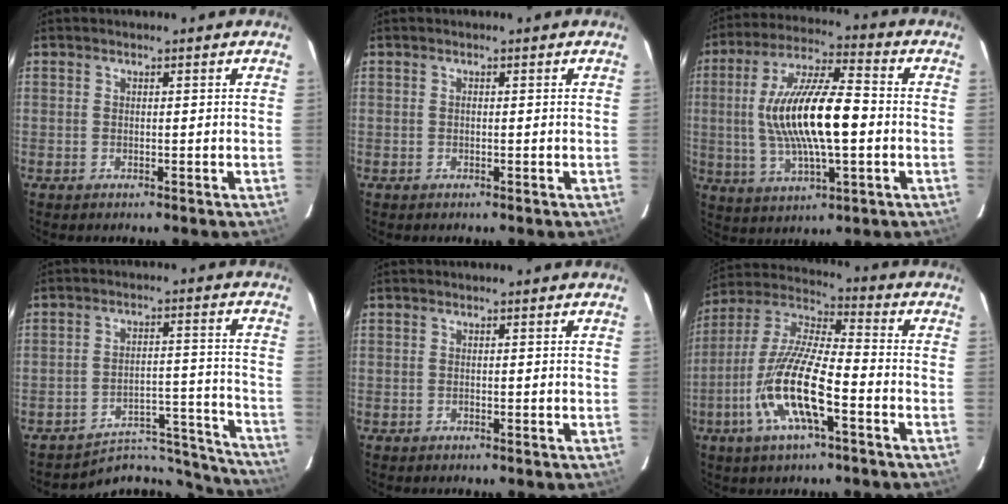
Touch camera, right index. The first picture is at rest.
{"total": 0.0}
{"total": 17.1, "force": [-0.7, 5.0, 16.3], "torque": [-0.311, 0.007, -0.011]}
{"total": 15.4, "force": [-15.1, 3.0, -0.2], "torque": [0.013, 0.067, -0.207]}
{"total": 0.0}
{"total": 15.7, "force": [-6.2, 3.4, 14.0], "torque": [-0.285, -0.011, -0.127]}